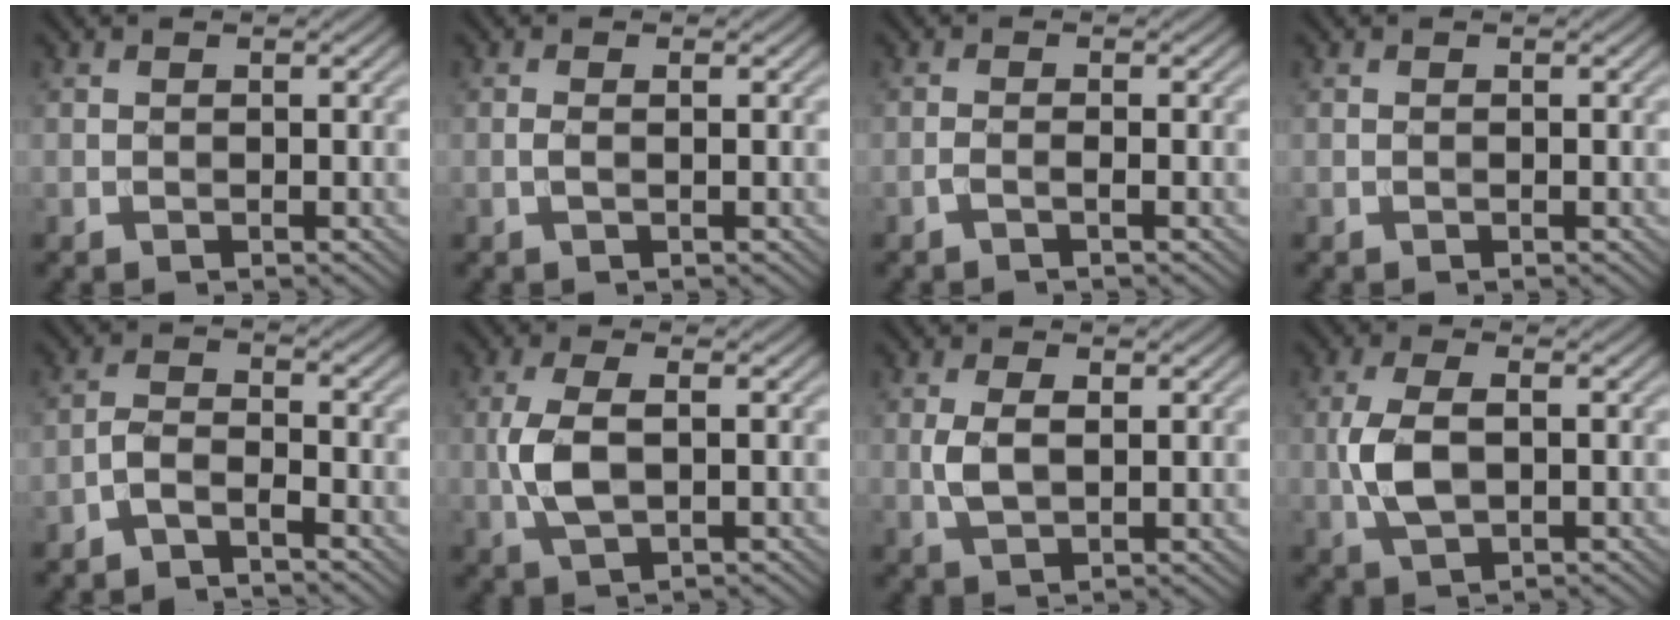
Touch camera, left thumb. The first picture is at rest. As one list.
[{"total": 1.0, "force": [-0.1, 0.1, 1.0], "torque": [-0.022, 0.001, -0.003]}, {"total": 1.2, "force": [-0.6, 0.1, 1.0], "torque": [-0.017, 0.007, -0.018]}, {"total": 0.0}, {"total": 2.9, "force": [-2.3, 0.7, 1.6], "torque": [-0.034, 0.005, -0.055]}, {"total": 5.3, "force": [-0.1, 2.2, 4.8], "torque": [-0.120, 0.003, -0.003]}, {"total": 3.8, "force": [0.4, 1.9, 3.3], "torque": [-0.076, -0.003, 0.011]}, {"total": 5.6, "force": [-0.3, 2.7, 4.8], "torque": [-0.118, 0.001, -0.005]}]